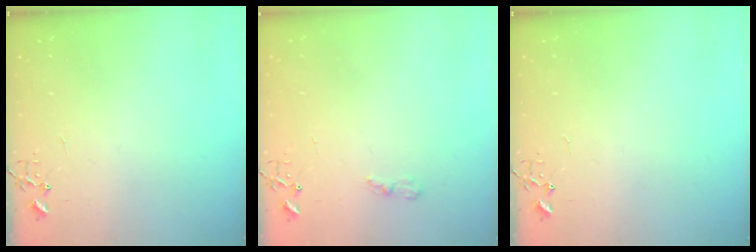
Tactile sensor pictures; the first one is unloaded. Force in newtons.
{"total": 3.3, "press": 3.3, "slide": 0.5}
{"total": 0.0}